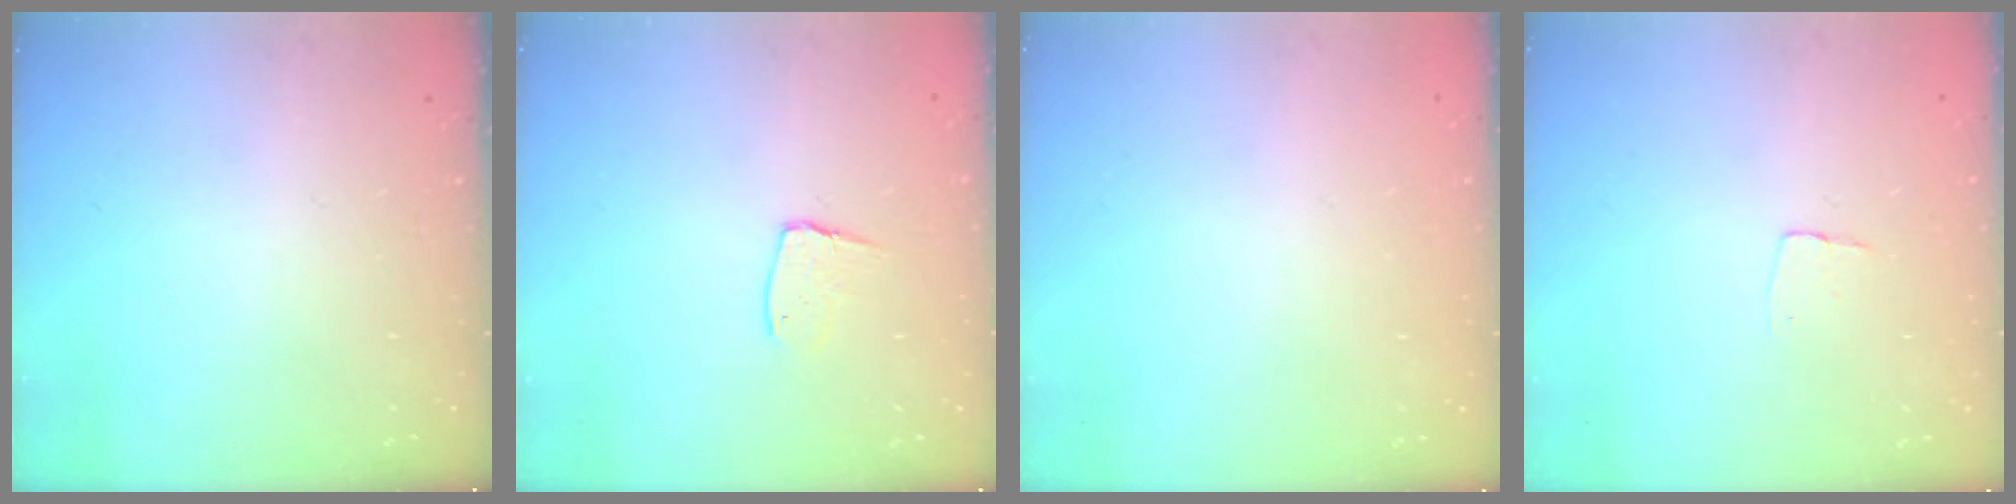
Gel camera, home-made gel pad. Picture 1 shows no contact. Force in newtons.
{"total": 7.0, "press": 7.0, "slide": 0.5}
{"total": 0.0}
{"total": 3.4, "press": 3.4, "slide": 0.2}